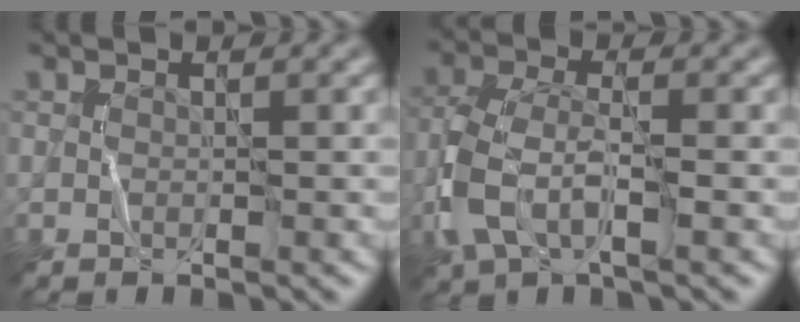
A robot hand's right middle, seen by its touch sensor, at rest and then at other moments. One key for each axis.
{"total": 4.8, "fx": -1.9, "fy": 2.4, "fz": 3.6, "tx": -0.091, "ty": 0.002, "tz": -0.044}